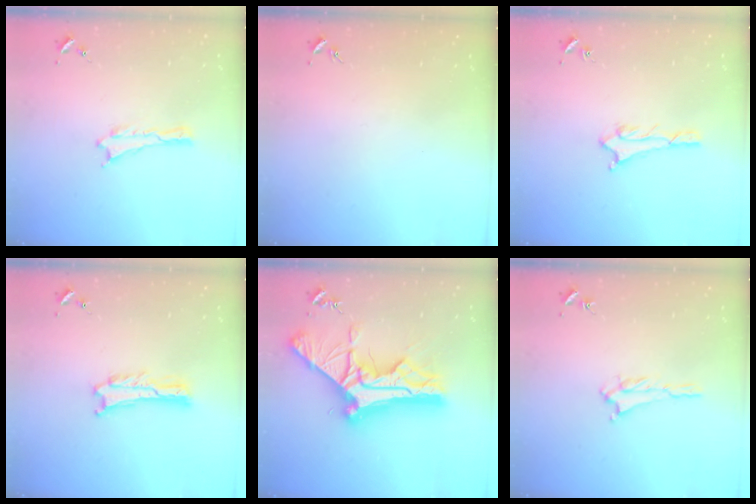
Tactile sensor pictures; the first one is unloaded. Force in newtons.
{"total": 0.0}
{"total": 2.0, "press": 2.0, "slide": 0.2}
{"total": 1.0, "press": 1.0, "slide": 0.2}
{"total": 14.5, "press": 14.5, "slide": 1.5}
{"total": 1.2, "press": 1.1, "slide": 0.5}